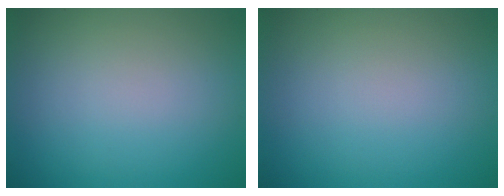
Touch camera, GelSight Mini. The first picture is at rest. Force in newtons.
{"total": 0.0}